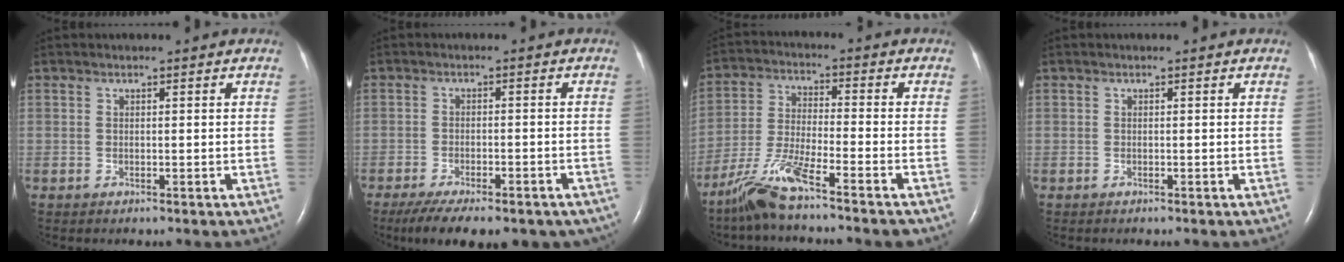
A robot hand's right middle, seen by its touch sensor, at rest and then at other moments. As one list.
[{"total": 17.2, "force": [-13.0, 6.3, 9.4], "torque": [-0.151, -0.012, -0.167]}, {"total": 9.0, "force": [-6.9, -0.2, 5.8], "torque": [-0.126, -0.025, -0.135]}, {"total": 0.0}]